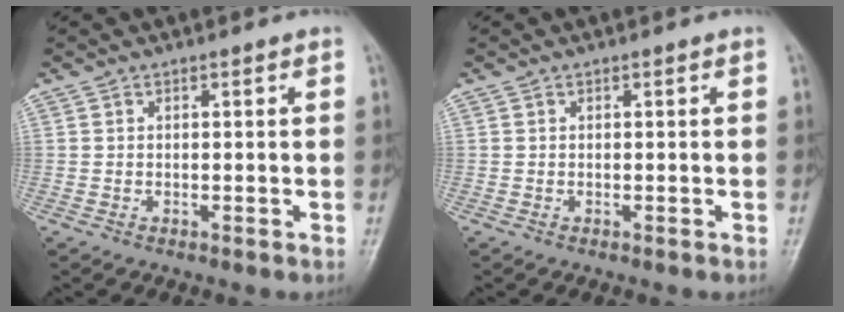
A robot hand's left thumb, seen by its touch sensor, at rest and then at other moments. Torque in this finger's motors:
{"motor_torque": [0.04, -0.04, -0.14, -0.10, 0.00]}